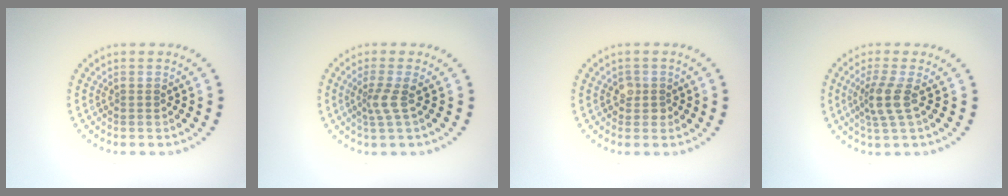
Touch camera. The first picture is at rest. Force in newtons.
{"total": 2.0, "press": 1.3, "slide": 1.5}
{"total": 1.4, "press": 1.3, "slide": 0.6}
{"total": 2.7, "press": 2.0, "slide": 1.8}